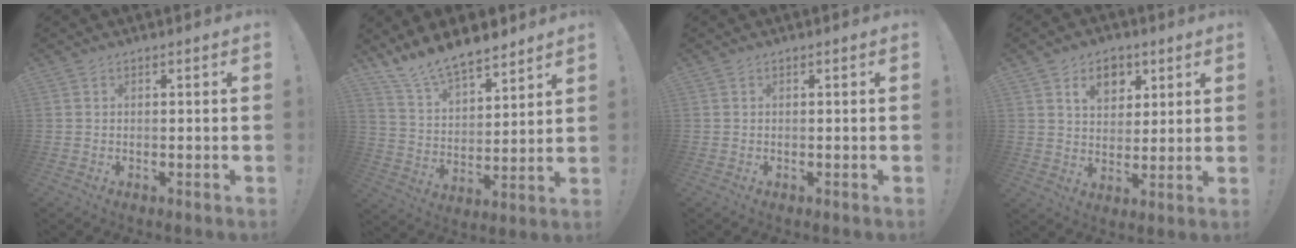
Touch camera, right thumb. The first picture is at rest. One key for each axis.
{"total": 12.0, "fx": 10.5, "fy": 4.0, "fz": 4.2, "tx": -0.096, "ty": -0.076, "tz": 0.198}
{"total": 0.0}
{"total": 10.0, "fx": 5.3, "fy": 7.5, "fz": 4.0, "tx": -0.051, "ty": -0.025, "tz": 0.100}